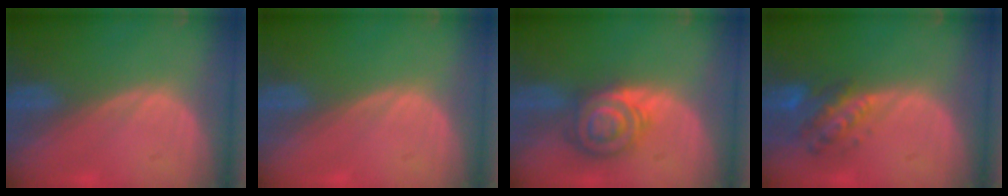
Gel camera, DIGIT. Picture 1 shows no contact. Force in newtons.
{"total": 0.0}
{"total": 6.7, "press": 6.7, "slide": 0.1}
{"total": 6.2, "press": 5.7, "slide": 2.3}